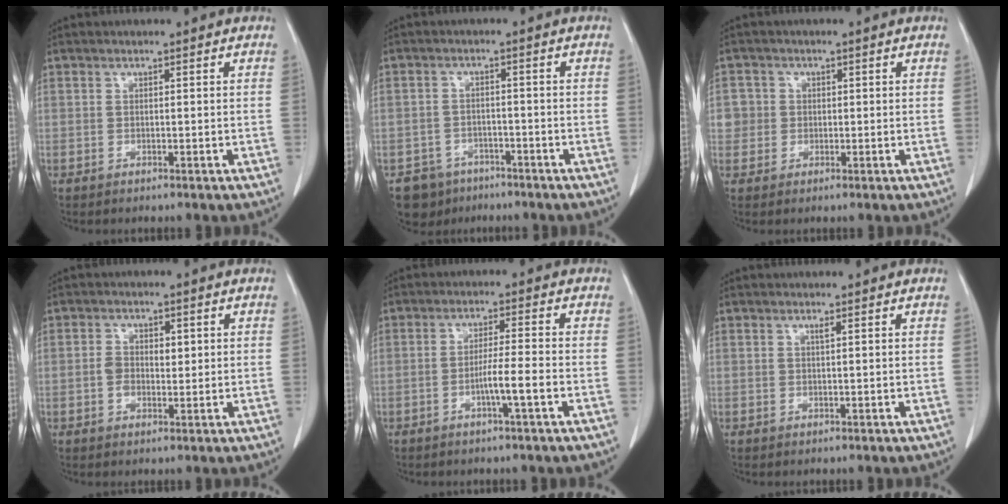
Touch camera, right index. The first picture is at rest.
{"total": 5.8, "force": [-3.9, 4.3, 0.2], "torque": [0.000, 0.010, -0.059]}
{"total": 3.4, "force": [0.4, 3.3, -0.1], "torque": [0.020, 0.009, 0.006]}
{"total": 3.6, "force": [0.2, 2.5, 2.6], "torque": [-0.048, 0.011, 0.005]}
{"total": 4.5, "force": [-1.7, -0.4, 4.1], "torque": [-0.070, -0.001, -0.032]}
{"total": 0.6, "force": [0.4, -0.1, 0.4], "torque": [-0.007, -0.002, 0.007]}